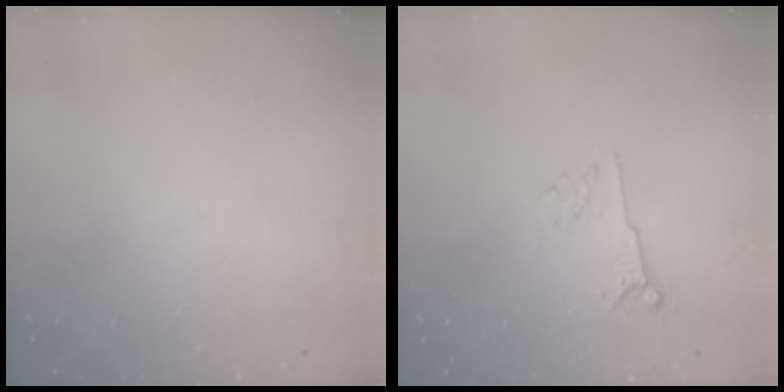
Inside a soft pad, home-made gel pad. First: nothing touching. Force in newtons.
{"total": 4.1, "press": 4.0, "slide": 0.5}